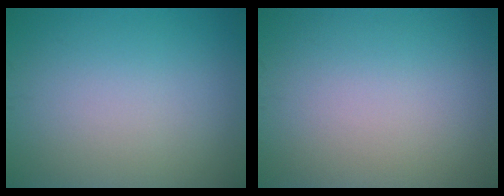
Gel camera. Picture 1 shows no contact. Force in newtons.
{"total": 0.0}